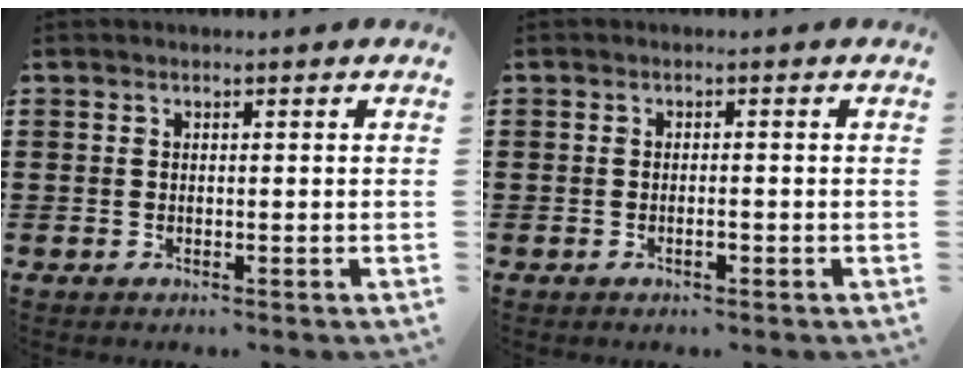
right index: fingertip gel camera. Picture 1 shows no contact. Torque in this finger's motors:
{"motor_torque": [-0.53, 0.42, 0.10, -0.01]}